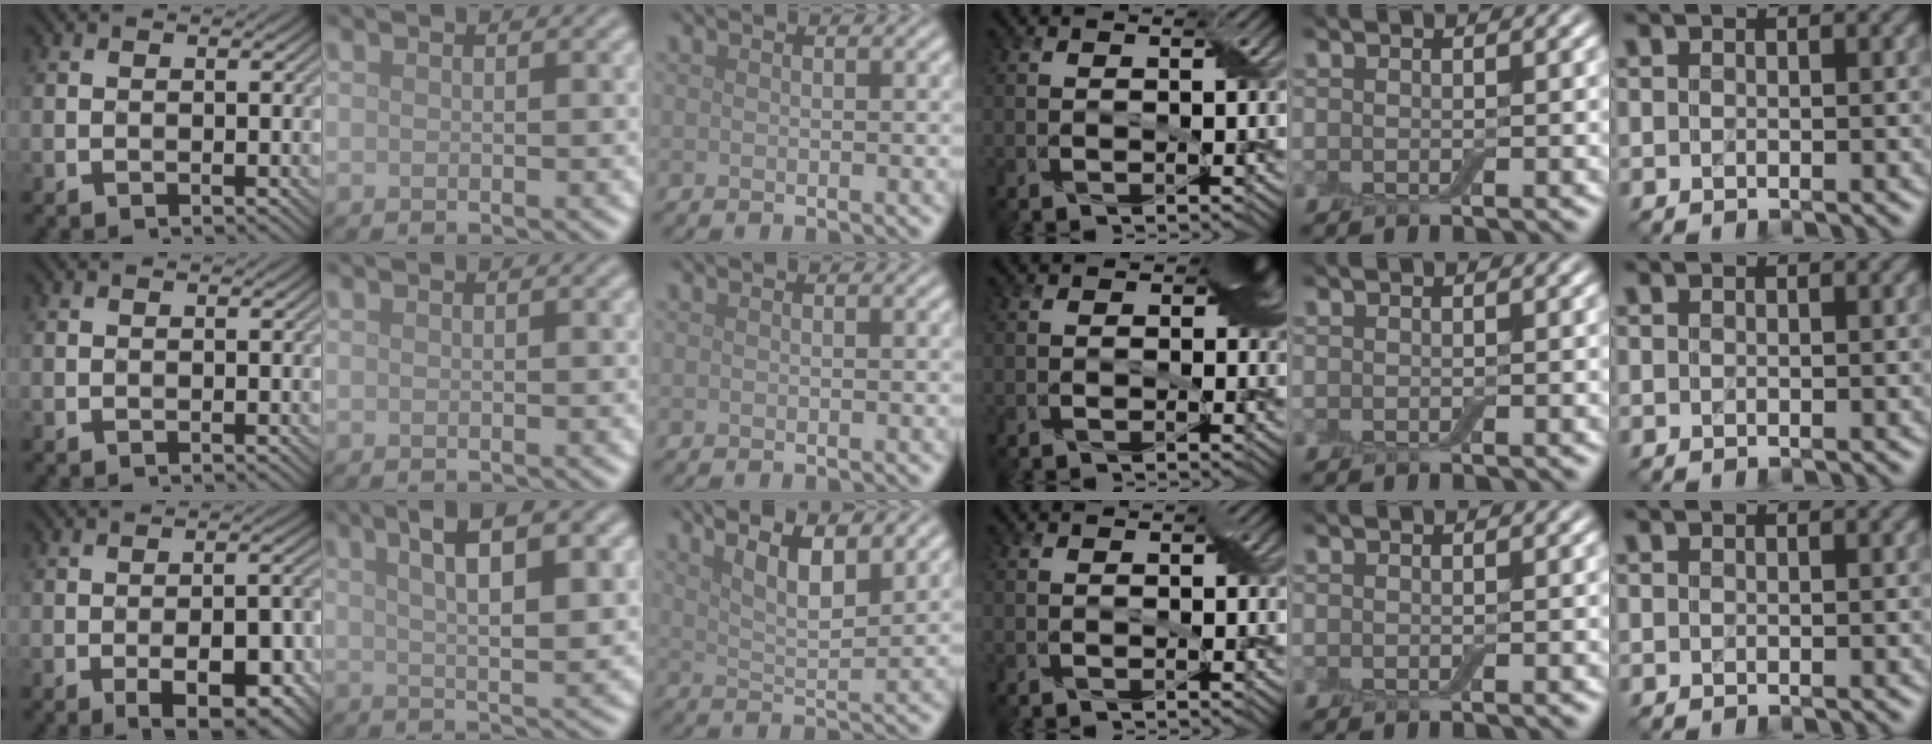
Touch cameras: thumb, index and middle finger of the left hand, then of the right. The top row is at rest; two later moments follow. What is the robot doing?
{"motion": "wrap", "object": "adhesive wrap"}